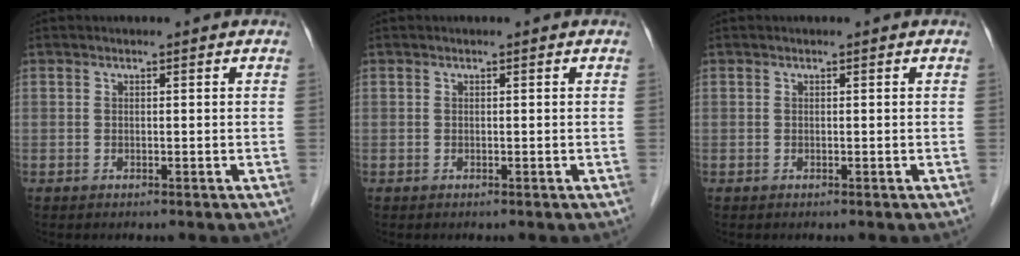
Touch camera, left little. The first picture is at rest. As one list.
[{"total": 0.0}, {"total": 0.0}]